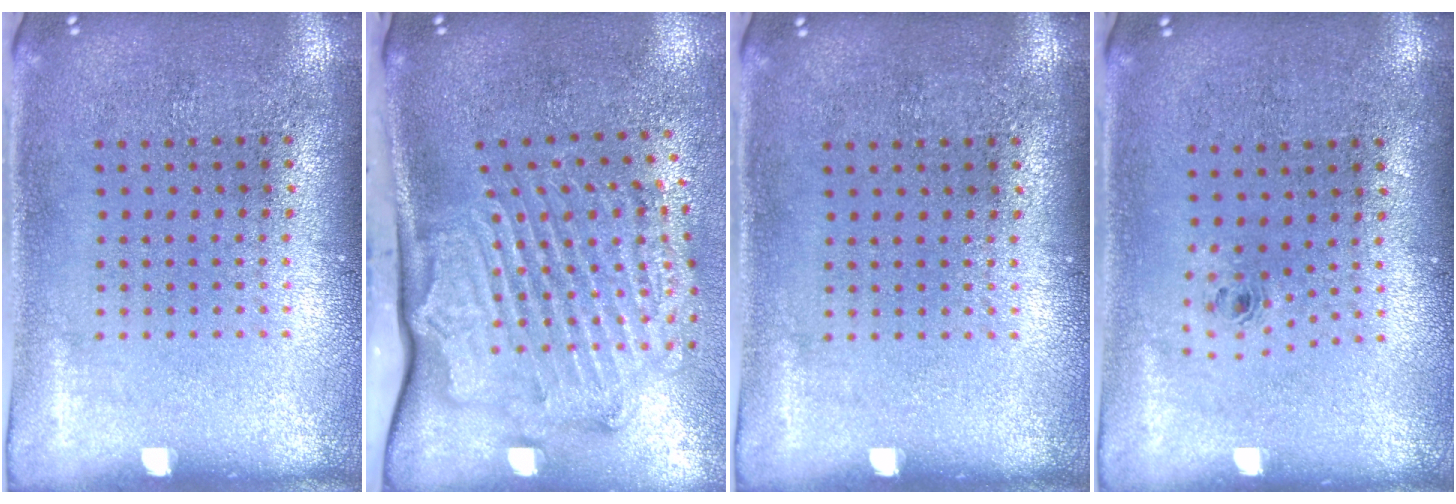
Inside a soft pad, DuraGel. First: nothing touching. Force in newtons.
{"total": 2.5, "press": 2.2, "slide": 1.2}
{"total": 0.0}
{"total": 0.7, "press": 0.3, "slide": 0.6}